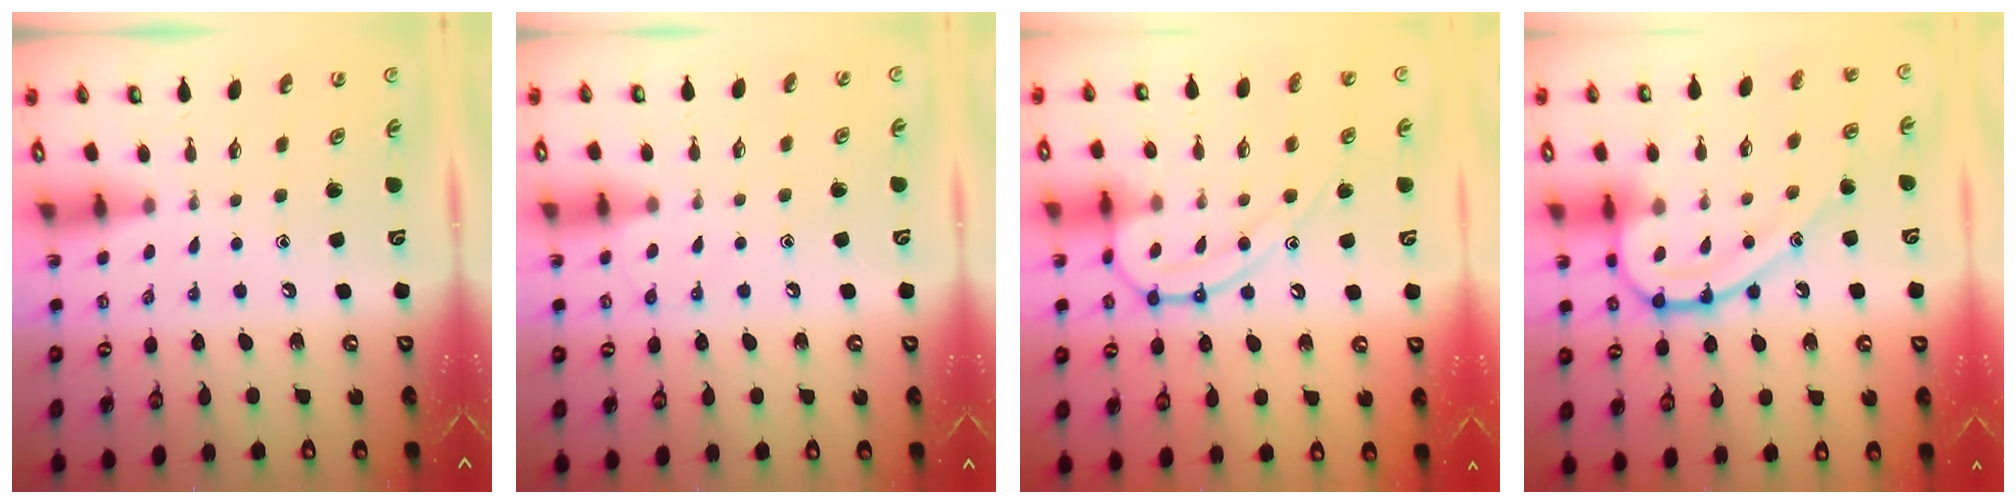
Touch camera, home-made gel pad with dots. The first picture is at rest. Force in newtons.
{"total": 7.2, "press": 7.1, "slide": 0.8}
{"total": 12.7, "press": 12.7, "slide": 0.9}
{"total": 16.3, "press": 16.3, "slide": 0.3}